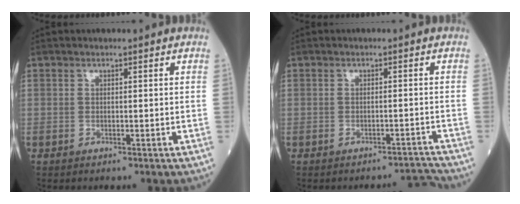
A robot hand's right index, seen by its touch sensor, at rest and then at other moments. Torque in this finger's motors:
{"motor_torque": [-0.07, -0.04, -0.06, 0.00]}